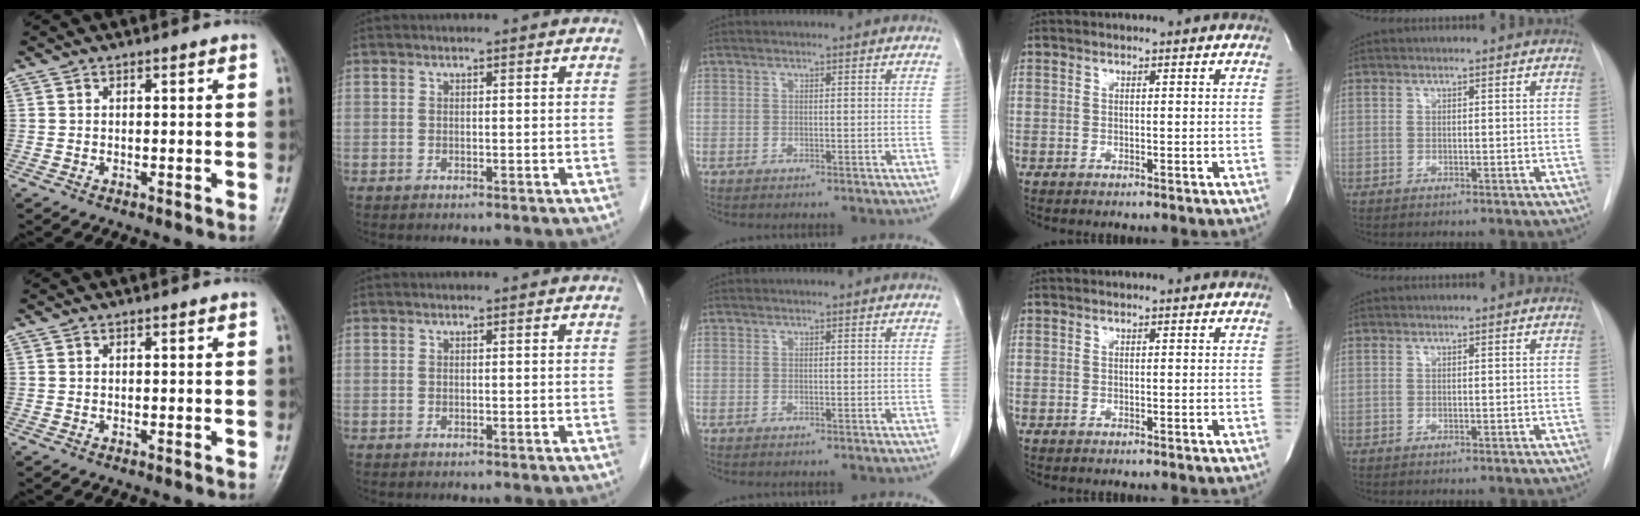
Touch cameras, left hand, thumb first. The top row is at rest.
{}